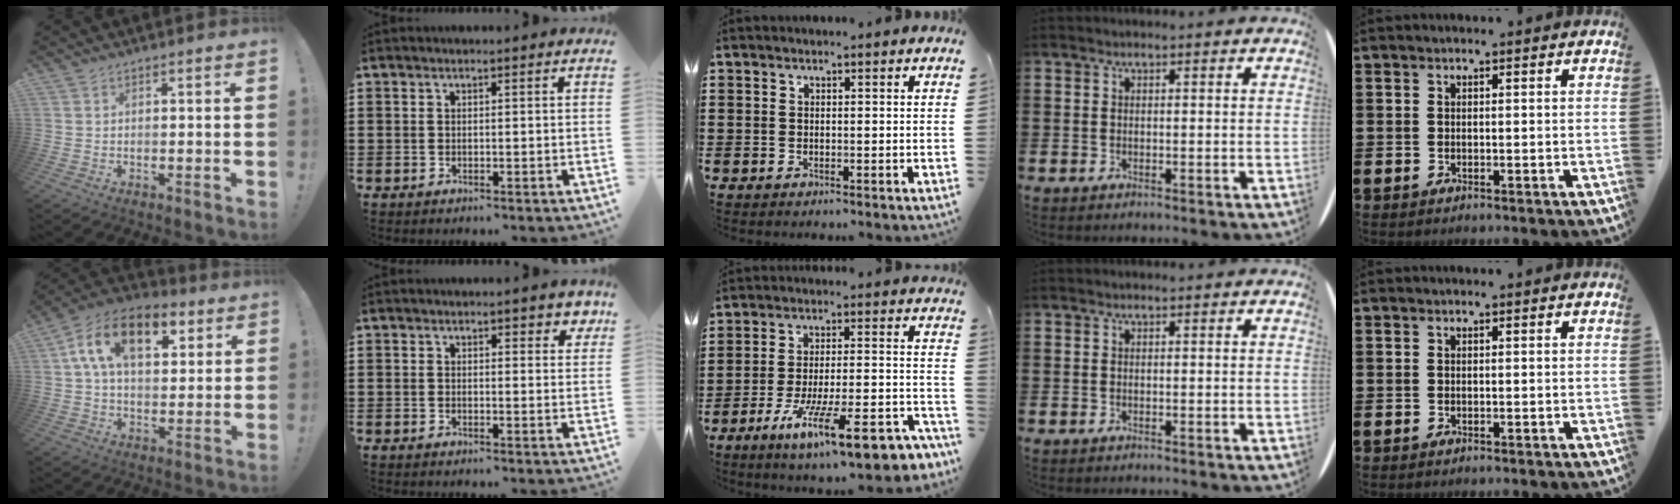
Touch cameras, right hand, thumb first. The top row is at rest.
{"thumb": {"total": 16.7, "force": [6.4, 9.7, 12.0], "torque": [-0.199, -0.013, 0.109]}, "index": {"total": 1.9, "force": [1.5, 0.8, 0.9], "torque": [-0.005, 0.002, 0.024]}, "middle": {"total": 14.3, "force": [-10.0, 2.3, 10.0], "torque": [-0.159, 0.032, -0.173]}}